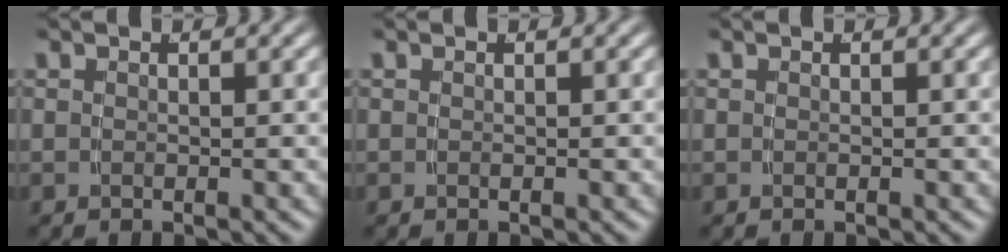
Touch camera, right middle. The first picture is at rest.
{"total": 0.0}
{"total": 0.0}